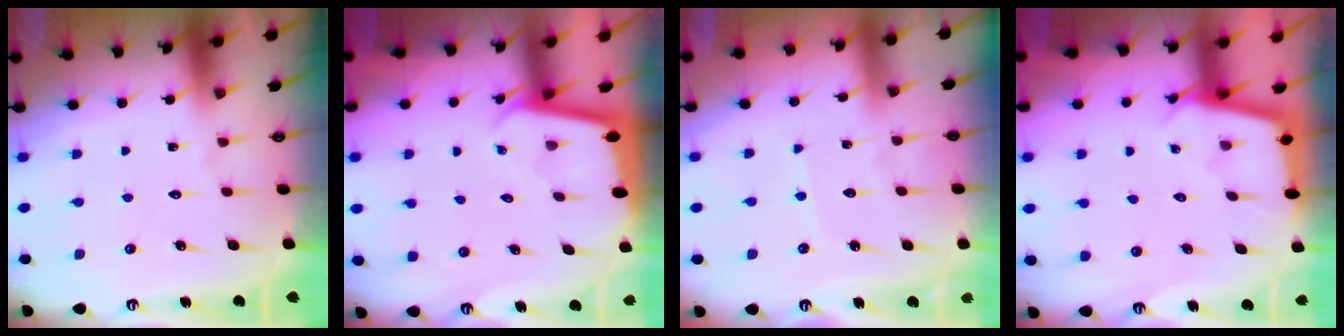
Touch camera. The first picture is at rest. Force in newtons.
{"total": 1.9, "press": 1.9, "slide": 0.1}
{"total": 3.8, "press": 3.8, "slide": 0.4}
{"total": 2.9, "press": 2.9, "slide": 0.3}